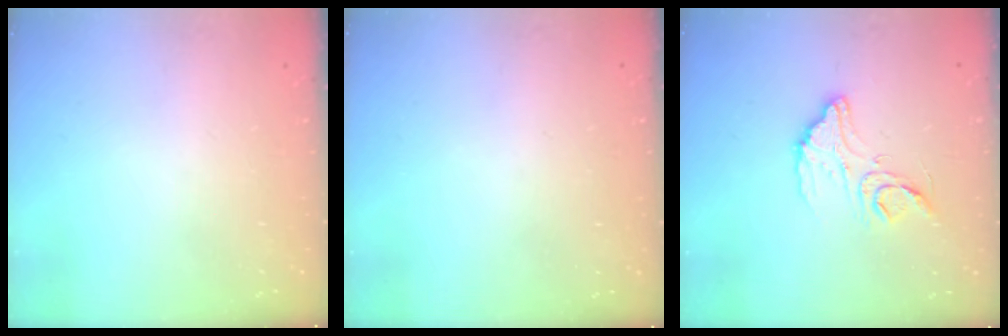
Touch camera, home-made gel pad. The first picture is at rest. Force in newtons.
{"total": 2.8, "press": 2.8, "slide": 0.1}
{"total": 13.1, "press": 13.1, "slide": 0.8}